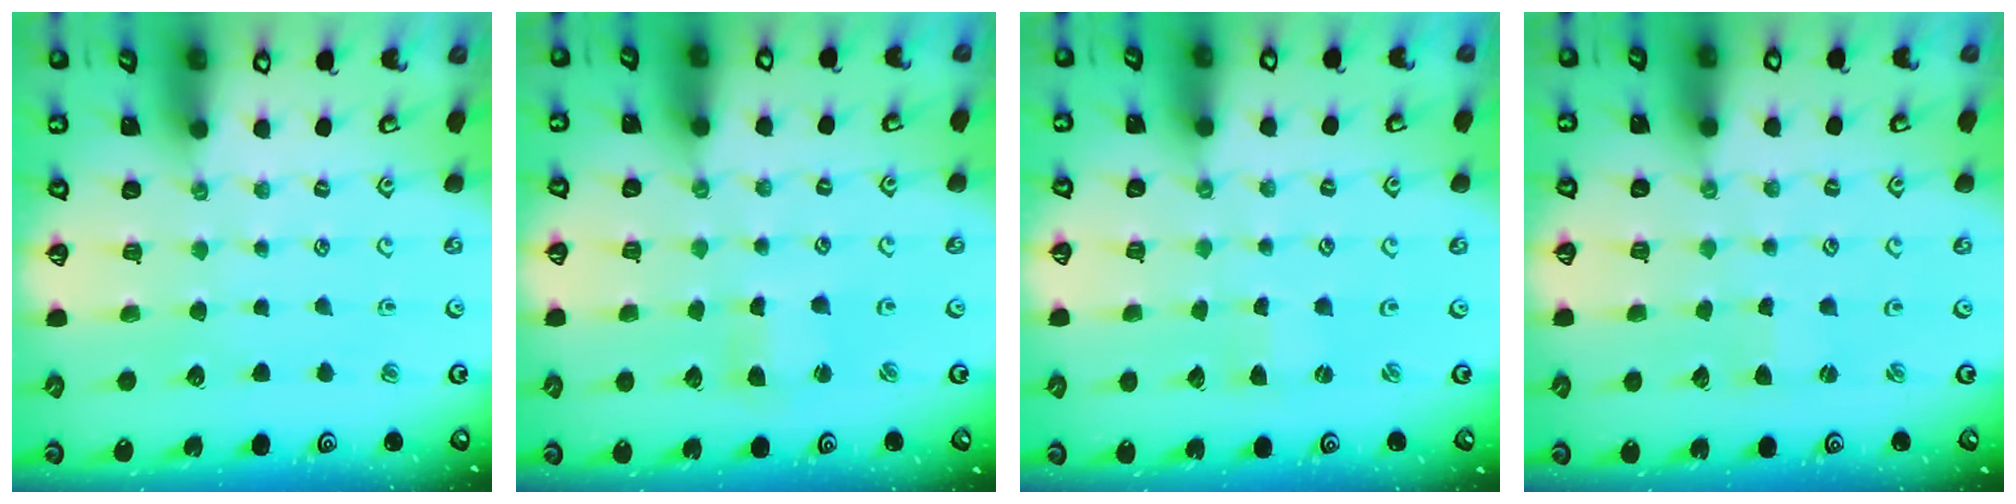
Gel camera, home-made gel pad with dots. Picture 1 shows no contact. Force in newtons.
{"total": 2.2, "press": 2.2, "slide": 0.3}
{"total": 0.7, "press": 0.7, "slide": 0.1}
{"total": 0.0}